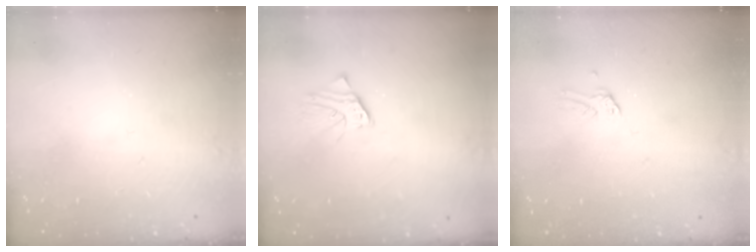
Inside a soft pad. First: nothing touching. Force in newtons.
{"total": 1.6, "press": 1.6, "slide": 0.3}
{"total": 0.0}